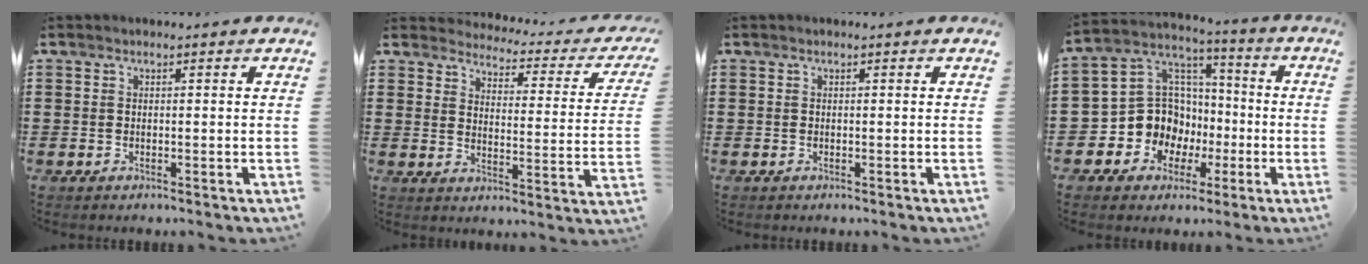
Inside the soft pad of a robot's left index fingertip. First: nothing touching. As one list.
[{"total": 2.6, "force": [2.5, 0.2, 0.4], "torque": [-0.031, -0.025, 0.036]}, {"total": 0.0}, {"total": 11.3, "force": [-2.8, 10.4, 3.4], "torque": [-0.116, 0.003, -0.044]}]